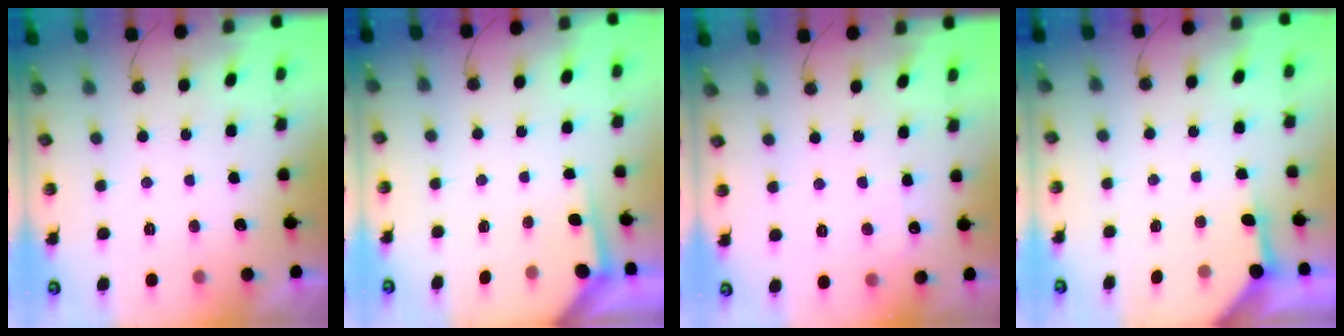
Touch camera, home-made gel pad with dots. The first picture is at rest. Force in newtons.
{"total": 2.2, "press": 2.2, "slide": 0.3}
{"total": 3.9, "press": 3.8, "slide": 0.6}
{"total": 4.0, "press": 4.0, "slide": 0.5}